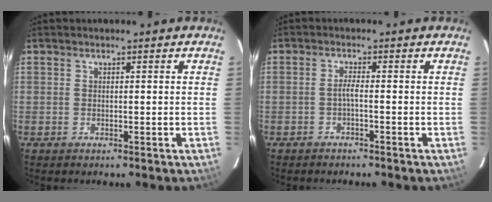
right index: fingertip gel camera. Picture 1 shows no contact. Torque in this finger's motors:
{"motor_torque": [0.39, -0.24, 0.25, 0.05]}